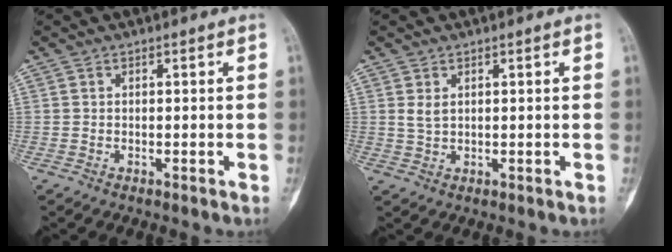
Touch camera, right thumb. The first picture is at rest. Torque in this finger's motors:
{"motor_torque": [0.34, 0.45, 0.27, -0.02, 0.16]}